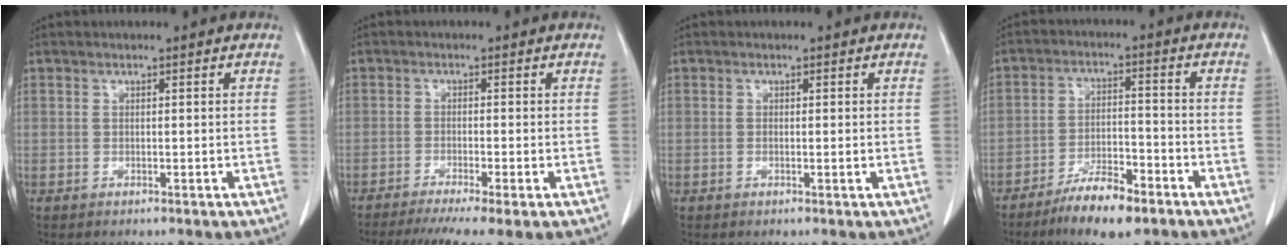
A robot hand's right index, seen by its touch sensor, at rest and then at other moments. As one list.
[{"total": 8.9, "force": [-6.7, 0.3, 5.9], "torque": [-0.081, -0.016, -0.105]}, {"total": 0.7, "force": [-0.1, 0.1, 0.7], "torque": [-0.013, -0.001, -0.002]}, {"total": 8.8, "force": [-6.2, 2.2, 5.8], "torque": [-0.102, -0.005, -0.106]}]